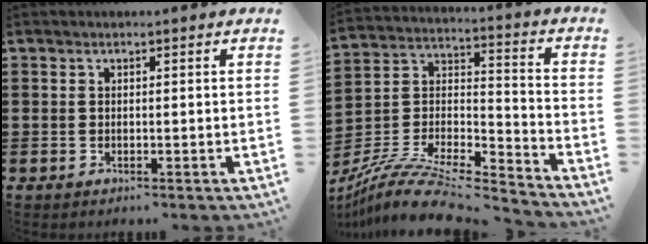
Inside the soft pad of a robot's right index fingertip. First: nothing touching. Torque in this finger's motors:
{"motor_torque": [-1.18, 0.96, 0.08, 0.04]}